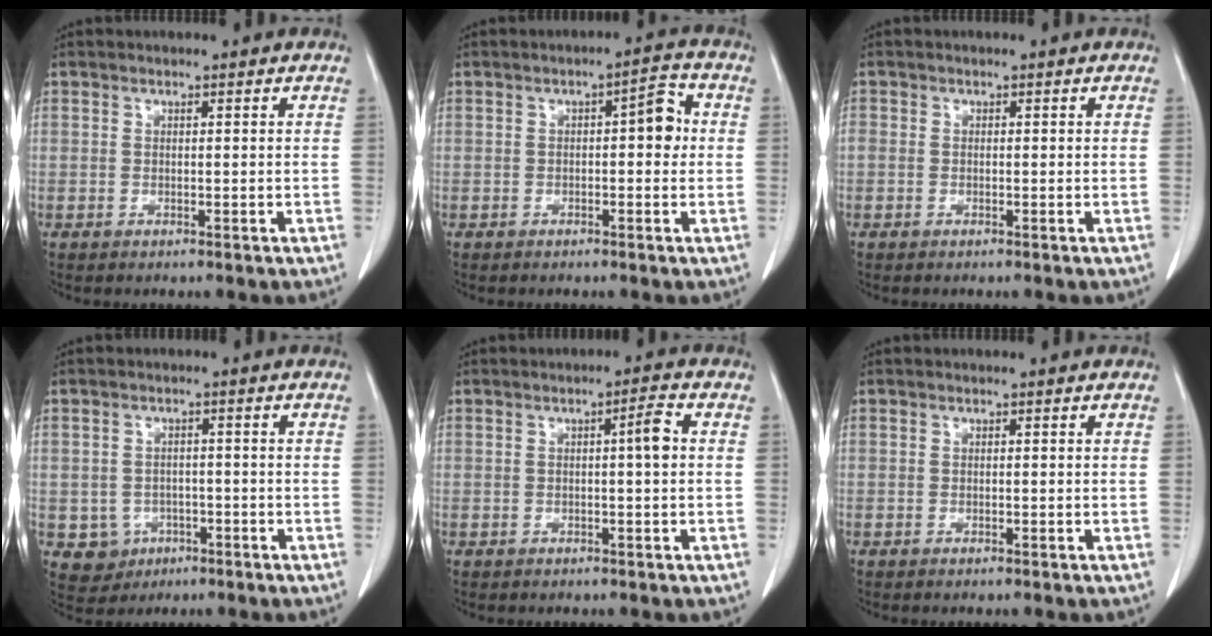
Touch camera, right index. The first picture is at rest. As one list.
[{"total": 4.3, "force": [0.3, 1.5, 4.0], "torque": [-0.048, 0.018, 0.002]}, {"total": 0.8, "force": [-0.1, 0.7, 0.3], "torque": [-0.007, 0.005, -0.003]}, {"total": 4.5, "force": [-1.5, 4.3, 0.6], "torque": [0.000, 0.010, -0.011]}, {"total": 2.4, "force": [0.3, -0.1, 2.4], "torque": [-0.037, 0.003, 0.006]}, {"total": 0.0}]